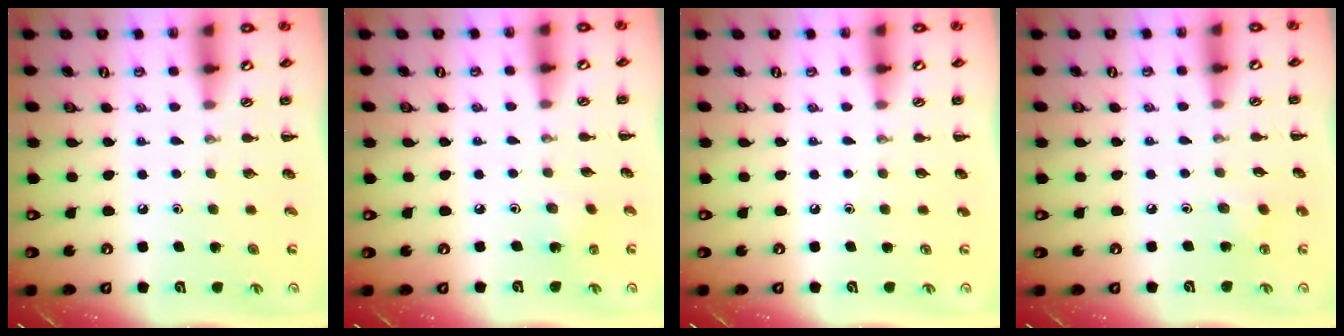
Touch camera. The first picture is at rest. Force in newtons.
{"total": 1.8, "press": 1.7, "slide": 0.6}
{"total": 0.0}
{"total": 3.0, "press": 2.8, "slide": 1.0}